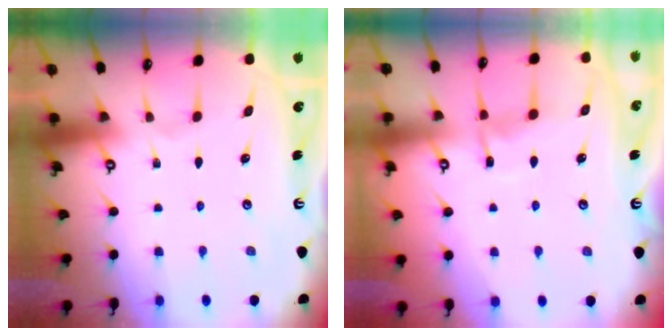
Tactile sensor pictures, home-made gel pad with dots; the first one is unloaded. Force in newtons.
{"total": 6.5, "press": 6.5, "slide": 0.8}